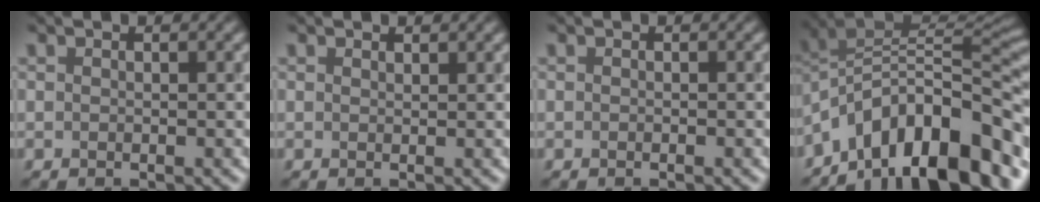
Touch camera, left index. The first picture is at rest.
{"total": 0.9, "force": [0.8, 0.1, 0.3], "torque": [-0.001, 0.005, 0.008]}
{"total": 0.0}
{"total": 14.4, "force": [-7.9, 6.6, 10.1], "torque": [-0.157, 0.031, -0.124]}